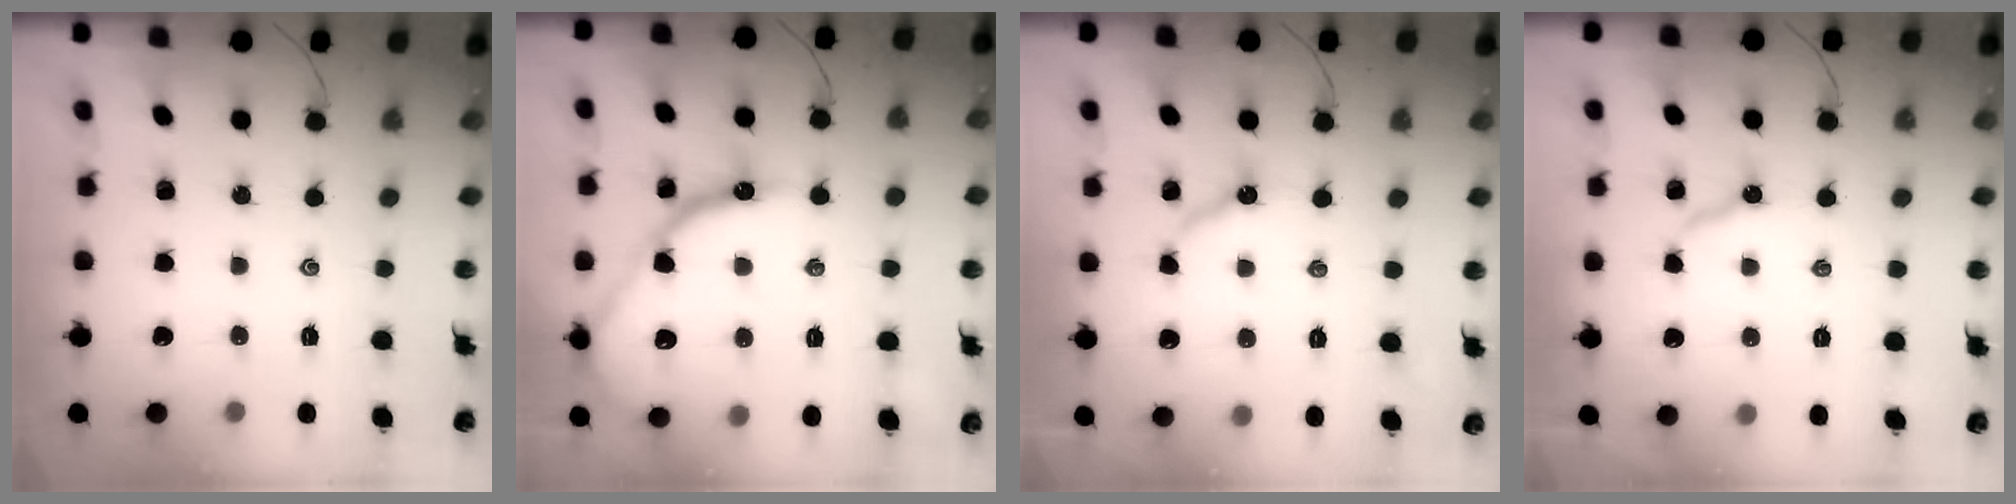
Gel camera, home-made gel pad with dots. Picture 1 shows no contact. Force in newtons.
{"total": 15.1, "press": 15.0, "slide": 1.5}
{"total": 5.5, "press": 5.5, "slide": 0.5}
{"total": 6.0, "press": 6.0, "slide": 0.2}